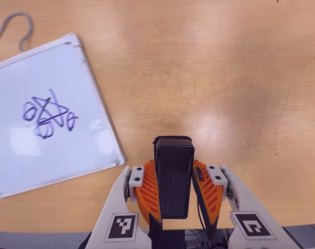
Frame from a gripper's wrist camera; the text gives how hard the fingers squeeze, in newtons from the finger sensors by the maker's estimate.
{"total": 4.7, "left": 3.3, "right": 6.1}